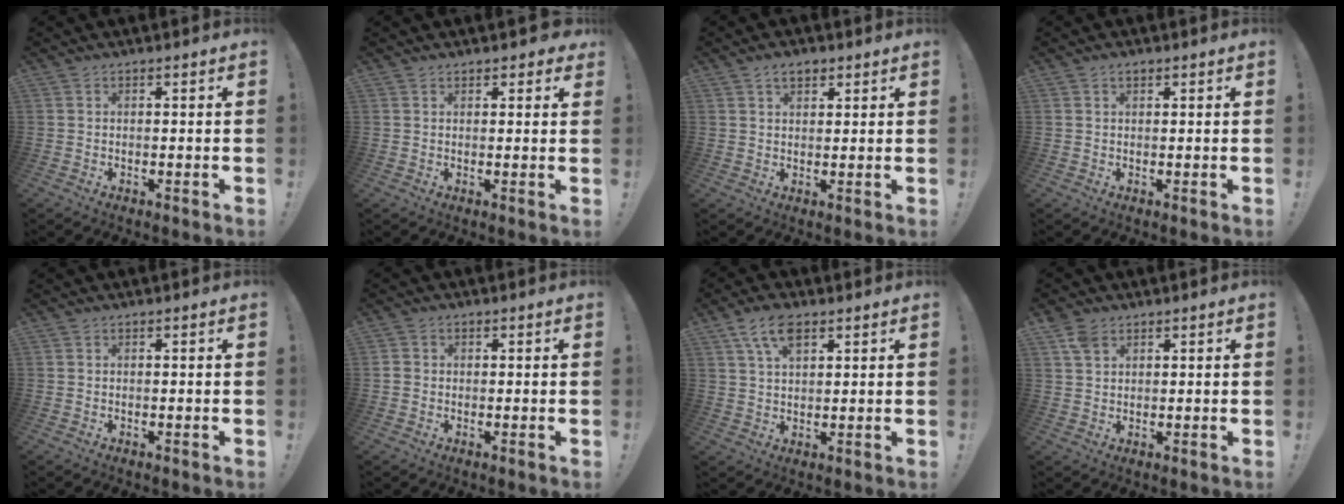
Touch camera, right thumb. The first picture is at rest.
{"total": 2.2, "force": [1.4, 1.4, 1.0], "torque": [-0.007, -0.006, 0.024]}
{"total": 3.8, "force": [2.1, 2.3, 2.1], "torque": [-0.032, -0.003, 0.037]}
{"total": 1.1, "force": [0.8, 0.6, 0.6], "torque": [-0.014, 0.000, 0.015]}
{"total": 0.0}
{"total": 1.7, "force": [-0.3, 1.6, 0.6], "torque": [-0.018, 0.009, -0.005]}
{"total": 7.8, "force": [4.1, 3.8, 5.5], "torque": [-0.106, -0.001, 0.077]}
{"total": 4.5, "force": [2.6, 2.8, 2.4], "torque": [-0.043, -0.004, 0.051]}